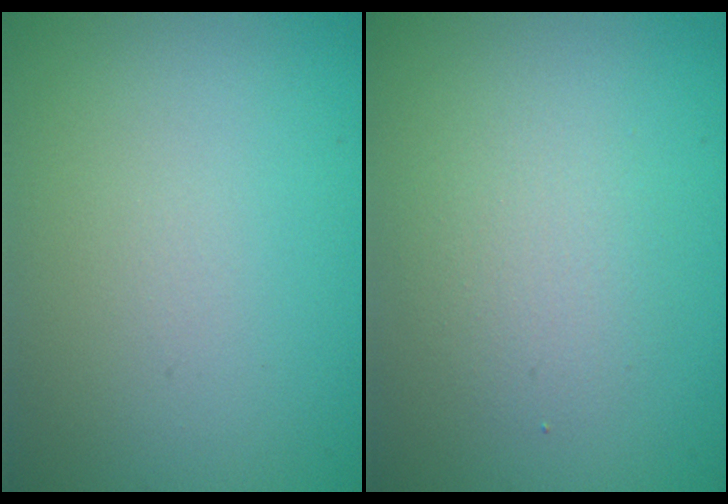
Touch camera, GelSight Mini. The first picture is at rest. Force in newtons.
{"total": 2.1, "press": 2.0, "slide": 0.1}